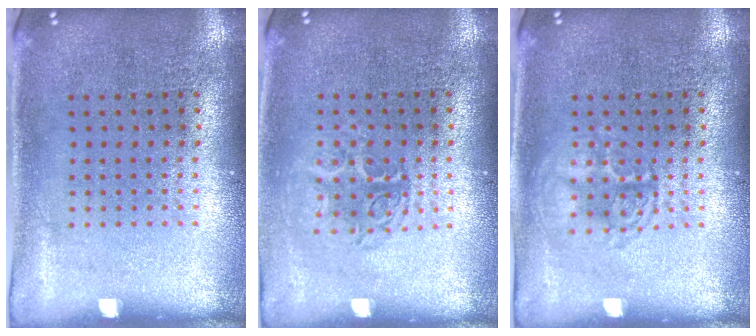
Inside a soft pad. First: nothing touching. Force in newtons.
{"total": 1.3, "press": 1.1, "slide": 0.7}
{"total": 2.2, "press": 2.1, "slide": 0.4}